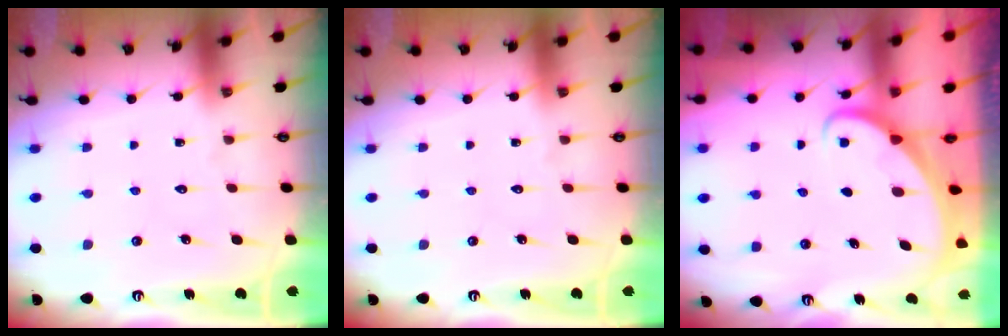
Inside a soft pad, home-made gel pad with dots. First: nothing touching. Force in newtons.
{"total": 0.0}
{"total": 1.8, "press": 1.7, "slide": 0.0}